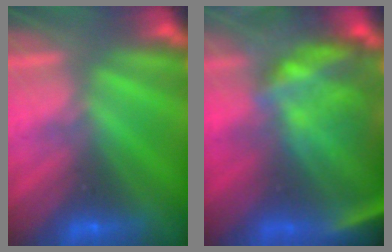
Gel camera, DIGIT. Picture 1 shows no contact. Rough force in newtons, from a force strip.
{"total": 11.8}